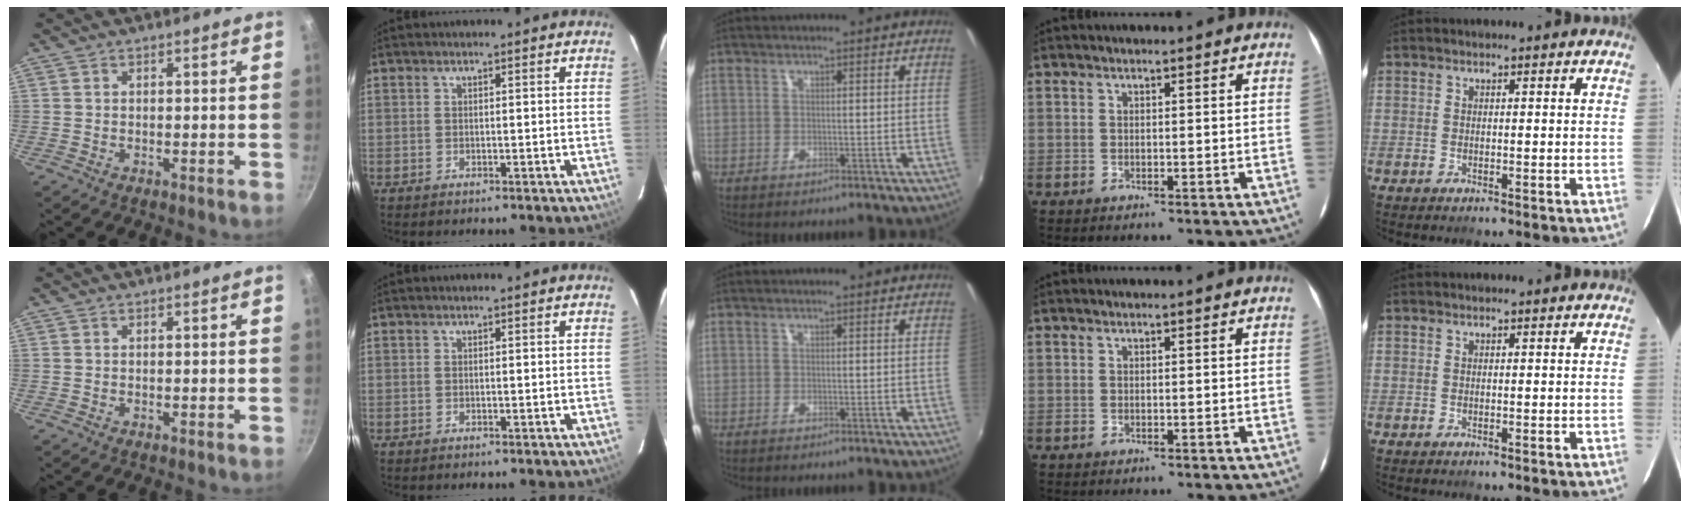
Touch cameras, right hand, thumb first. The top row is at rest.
{}